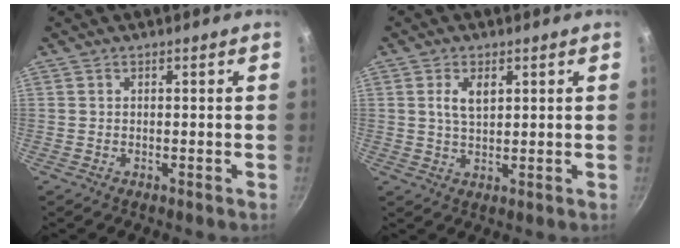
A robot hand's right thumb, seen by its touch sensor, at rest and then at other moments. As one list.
[{"total": 4.2, "force": [1.5, 2.2, 3.3], "torque": [-0.058, -0.005, 0.030]}]